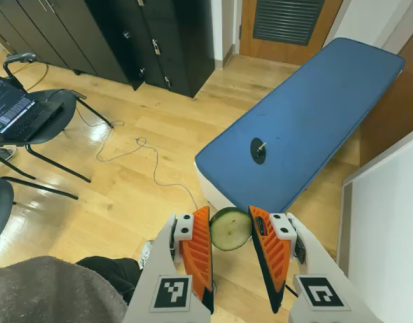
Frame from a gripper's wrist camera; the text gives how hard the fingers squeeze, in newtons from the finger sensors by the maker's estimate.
{"total": 9.4, "left": 9.7, "right": 9.1}